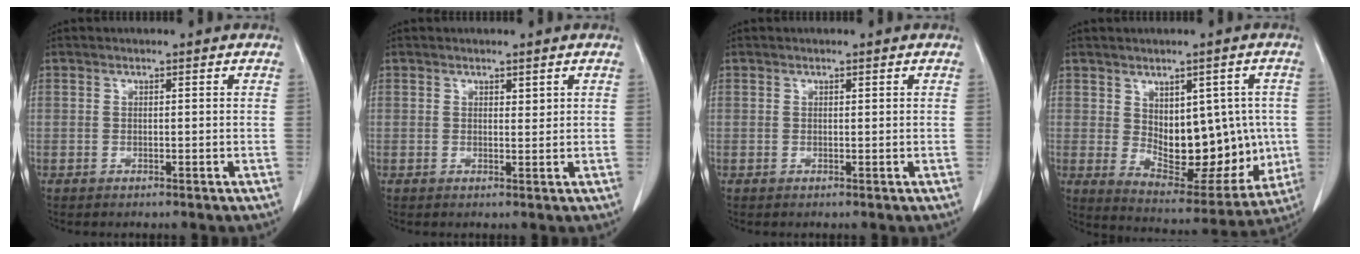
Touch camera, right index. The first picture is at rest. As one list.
[{"total": 0.9, "force": [0.6, 0.4, 0.5], "torque": [-0.005, -0.005, 0.009]}, {"total": 0.0}, {"total": 14.4, "force": [0.3, 7.6, 12.3], "torque": [-0.160, 0.001, 0.031]}]